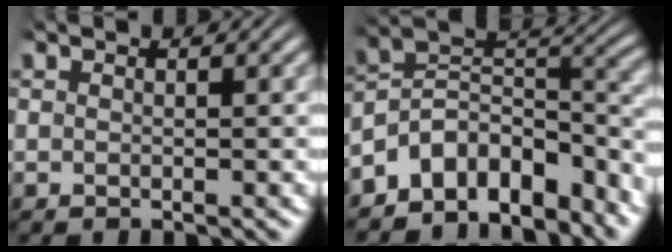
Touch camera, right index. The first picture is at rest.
{"total": 12.1, "force": [-4.8, 8.3, 7.4], "torque": [-0.136, -0.038, -0.075]}